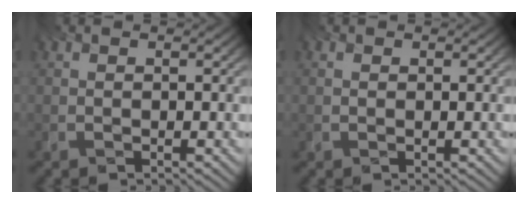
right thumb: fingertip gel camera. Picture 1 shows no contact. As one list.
[{"total": 0.0}]